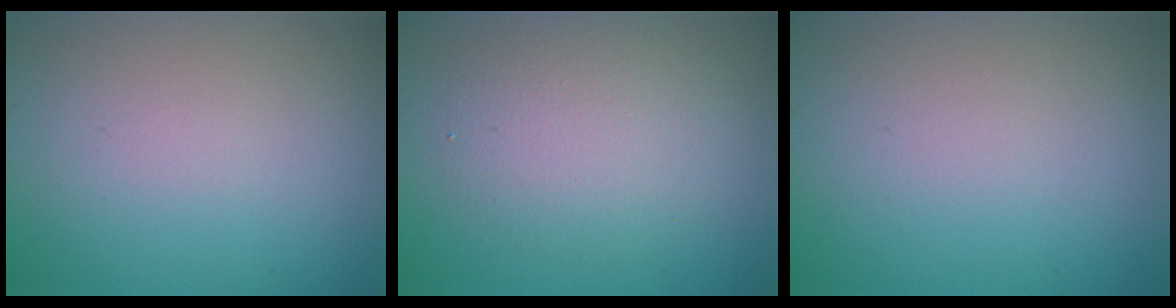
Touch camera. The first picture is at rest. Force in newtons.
{"total": 4.1, "press": 4.1, "slide": 0.4}
{"total": 0.0}